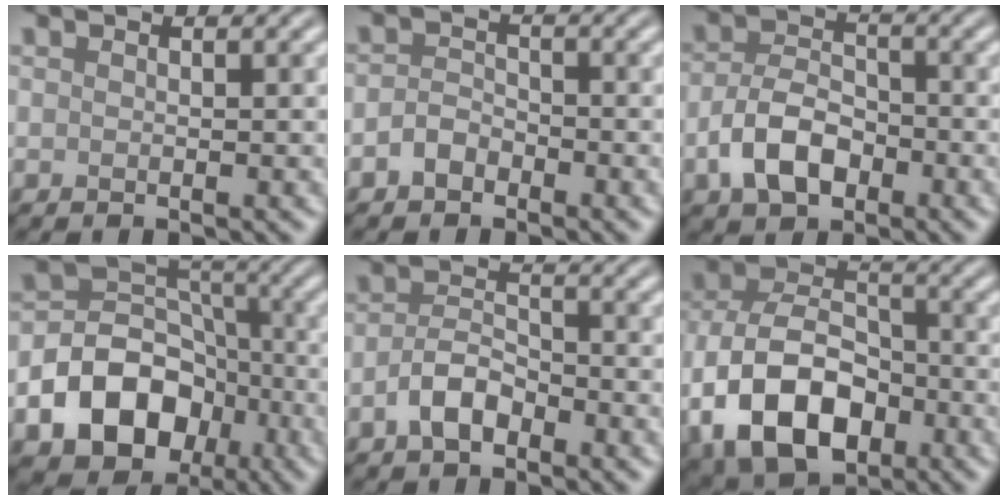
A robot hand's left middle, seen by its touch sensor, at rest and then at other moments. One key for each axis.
{"total": 1.9, "fx": -1.2, "fy": 1.2, "fz": 0.8, "tx": -0.016, "ty": 0.006, "tz": -0.027}
{"total": 5.0, "fx": -2.1, "fy": 3.2, "fz": 3.3, "tx": -0.067, "ty": 0.004, "tz": -0.043}
{"total": 10.3, "fx": -4.3, "fy": 7.9, "fz": 5.1, "tx": -0.078, "ty": 0.002, "tz": -0.095}
{"total": 3.3, "fx": -1.8, "fy": 1.7, "fz": 2.1, "tx": -0.043, "ty": 0.009, "tz": -0.039}
{"total": 11.4, "fx": -4.3, "fy": 7.3, "fz": 7.6, "tx": -0.159, "ty": -0.005, "tz": -0.086}